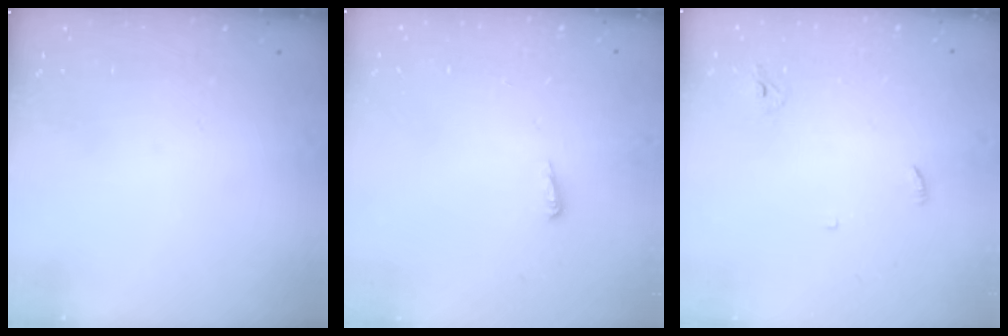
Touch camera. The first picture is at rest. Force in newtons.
{"total": 3.6, "press": 3.5, "slide": 0.6}
{"total": 3.2, "press": 3.2, "slide": 0.2}